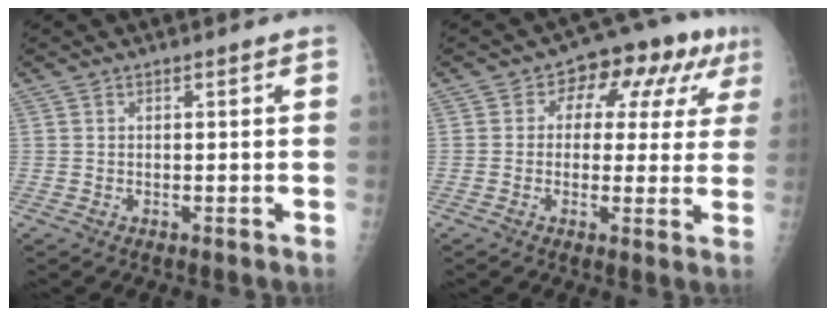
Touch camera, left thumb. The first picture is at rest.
{"total": 11.5, "force": [4.0, 7.1, 8.2], "torque": [-0.051, 0.021, 0.045]}